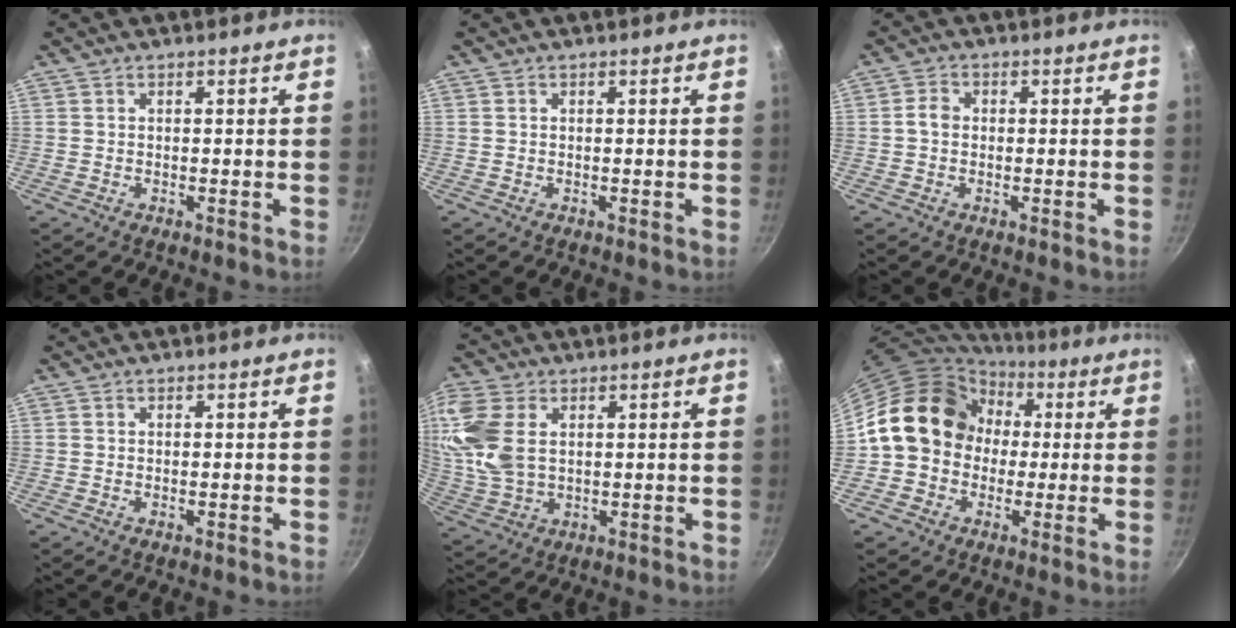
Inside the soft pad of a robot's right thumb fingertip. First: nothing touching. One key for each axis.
{"total": 0.0}
{"total": 2.5, "fx": -0.2, "fy": 2.0, "fz": 1.5, "tx": -0.024, "ty": 0.010, "tz": -0.007}
{"total": 0.0}
{"total": 11.4, "fx": 2.8, "fy": 7.3, "fz": 8.3, "tx": -0.176, "ty": -0.007, "tz": 0.060}
{"total": 15.1, "fx": 1.5, "fy": 13.0, "fz": 7.6, "tx": -0.086, "ty": 0.035, "tz": 0.013}